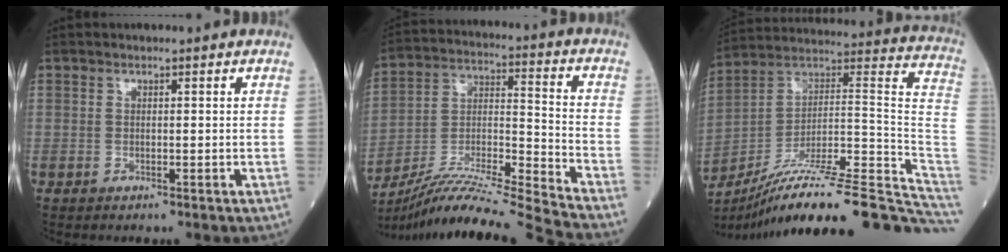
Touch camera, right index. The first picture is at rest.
{"total": 21.1, "force": [-19.5, -2.9, 7.5], "torque": [-0.153, -0.021, -0.335]}
{"total": 30.7, "force": [-24.3, 2.0, 18.6], "torque": [-0.172, 0.024, -0.363]}